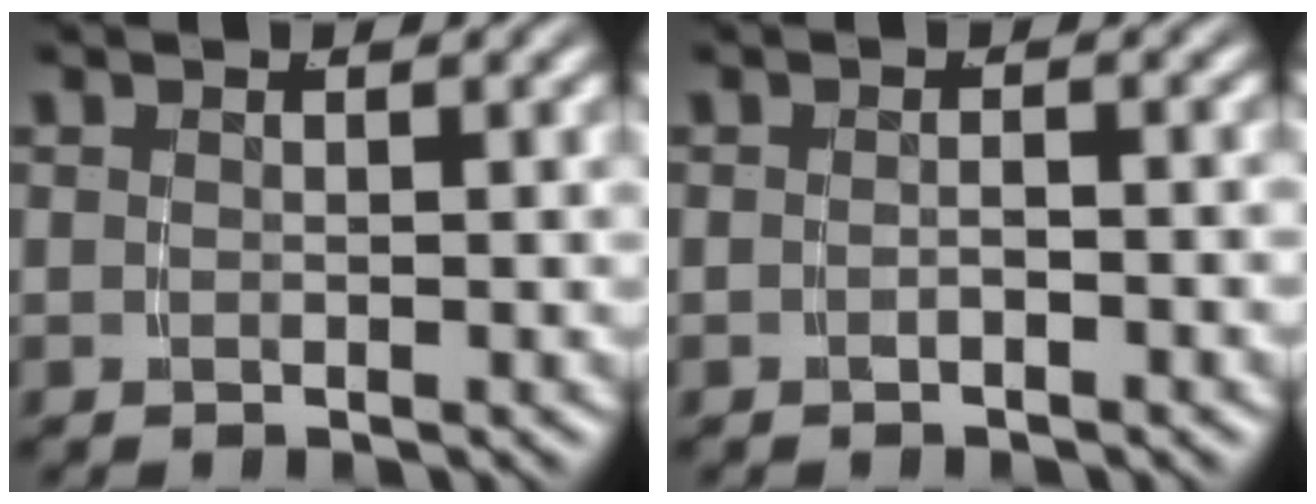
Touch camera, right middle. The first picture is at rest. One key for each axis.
{"total": 1.1, "fx": -1.0, "fy": -0.3, "fz": 0.4, "tx": -0.003, "ty": 0.002, "tz": -0.016}